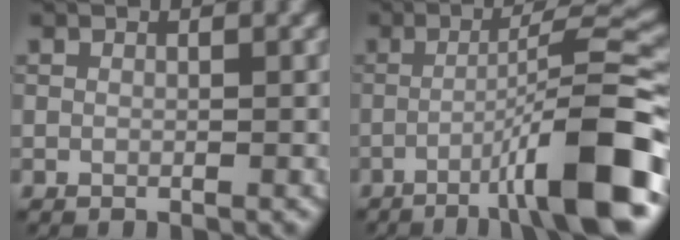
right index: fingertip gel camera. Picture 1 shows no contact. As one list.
[{"total": 10.5, "force": [-4.5, 1.2, 9.4], "torque": [-0.121, 0.025, -0.075]}]